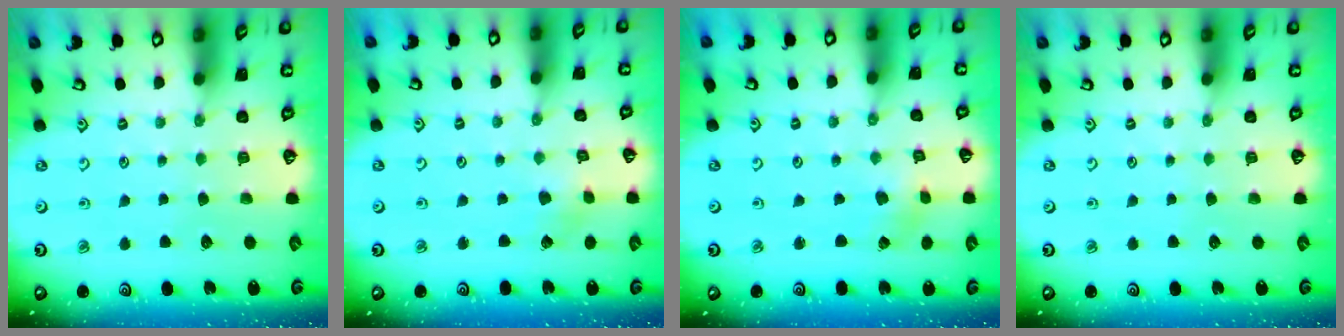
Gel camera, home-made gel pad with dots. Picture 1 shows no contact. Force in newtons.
{"total": 1.7, "press": 1.6, "slide": 0.2}
{"total": 1.1, "press": 1.1, "slide": 0.1}
{"total": 0.0}